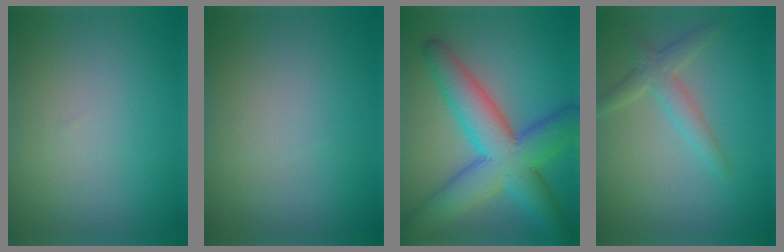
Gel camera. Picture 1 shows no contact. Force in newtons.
{"total": 0.0}
{"total": 9.6, "press": 9.6, "slide": 0.2}
{"total": 2.6, "press": 2.6, "slide": 0.1}